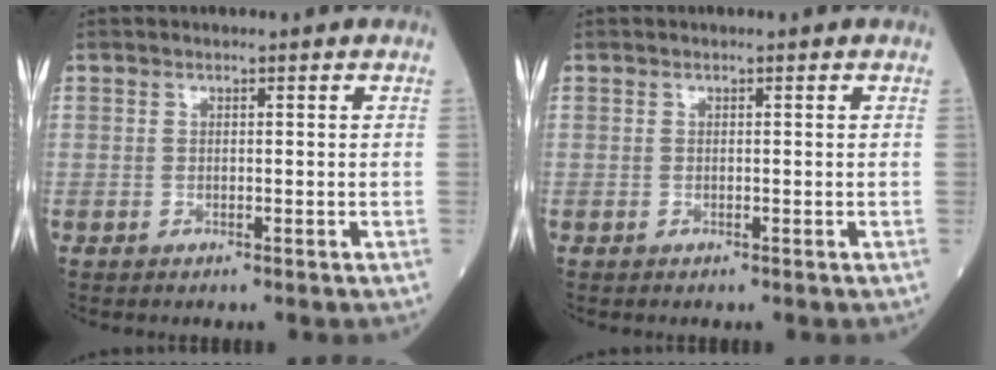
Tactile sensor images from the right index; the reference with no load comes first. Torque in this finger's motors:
{"motor_torque": [0.02, 0.00, 0.02, 0.01]}